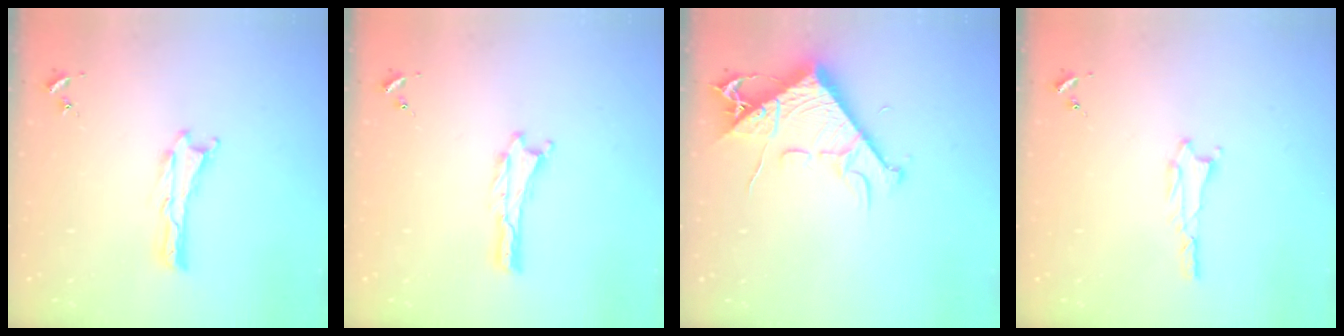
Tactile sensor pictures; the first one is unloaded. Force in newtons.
{"total": 0.0}
{"total": 9.0, "press": 8.9, "slide": 1.1}
{"total": 1.0, "press": 1.0, "slide": 0.1}